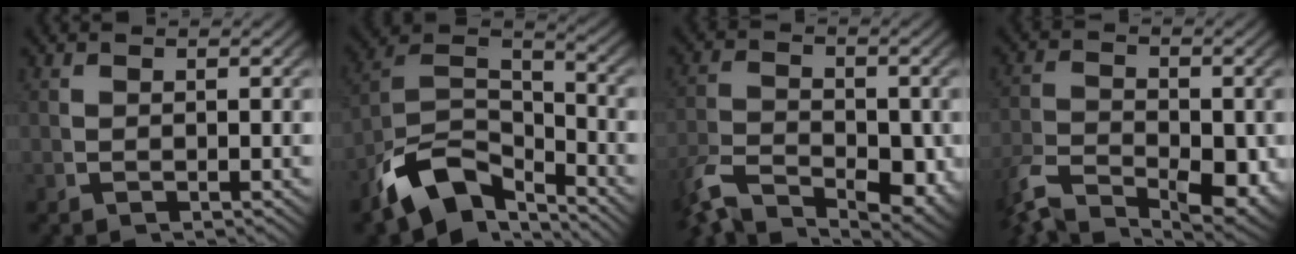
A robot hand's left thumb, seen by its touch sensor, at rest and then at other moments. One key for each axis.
{"total": 11.0, "fx": -3.5, "fy": 7.3, "fz": 7.4, "tx": -0.163, "ty": -0.043, "tz": -0.046}
{"total": 6.8, "fx": -3.9, "fy": 3.5, "fz": 4.3, "tx": -0.072, "ty": -0.036, "tz": -0.060}
{"total": 7.5, "fx": -4.3, "fy": 3.8, "fz": 4.9, "tx": -0.086, "ty": -0.043, "tz": -0.061}